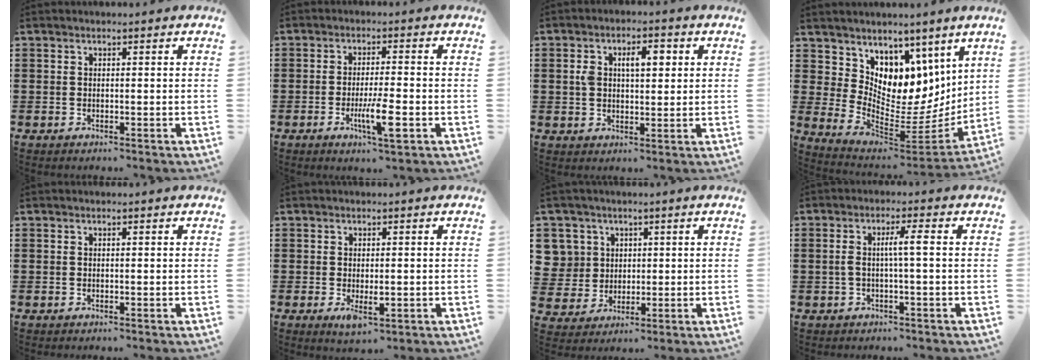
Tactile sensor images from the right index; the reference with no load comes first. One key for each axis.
{"total": 6.7, "fx": -2.4, "fy": 1.1, "fz": 6.2, "tx": -0.118, "ty": -0.013, "tz": -0.043}
{"total": 5.0, "fx": 1.2, "fy": 2.6, "fz": 4.1, "tx": -0.062, "ty": 0.005, "tz": 0.012}
{"total": 6.7, "fx": 4.9, "fy": 4.6, "fz": -0.5, "tx": -0.023, "ty": -0.092, "tz": 0.090}
{"total": 0.0}
{"total": 2.8, "fx": -0.4, "fy": 1.2, "fz": 2.5, "tx": -0.036, "ty": -0.001, "tz": -0.008}
{"total": 6.0, "fx": 1.6, "fy": 5.7, "fz": 0.4, "tx": -0.046, "ty": 0.014, "tz": 0.029}
{"total": 3.5, "fx": -0.1, "fy": 0.1, "fz": 3.5, "tx": -0.066, "ty": 0.001, "tz": -0.008}